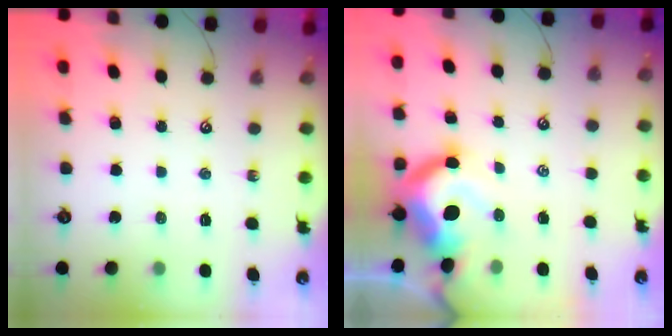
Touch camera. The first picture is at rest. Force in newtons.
{"total": 13.2, "press": 13.0, "slide": 2.1}